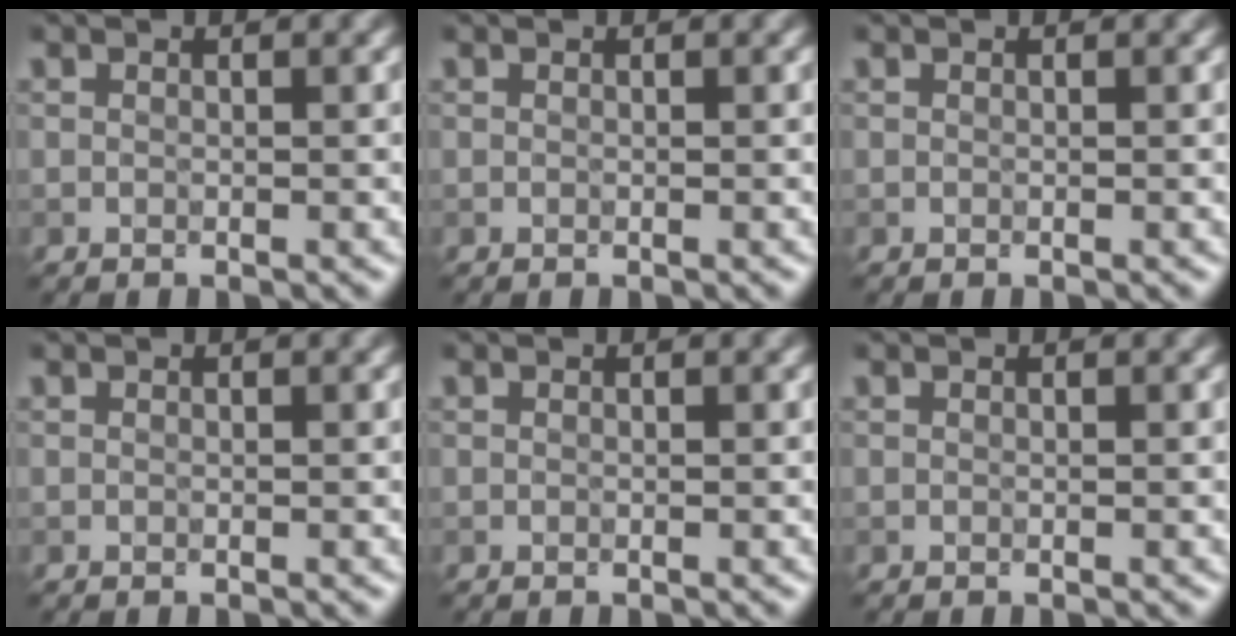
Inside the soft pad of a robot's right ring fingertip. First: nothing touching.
{"total": 0.0}
{"total": 0.0}
{"total": 0.0}
{"total": 0.0}
{"total": 0.0}